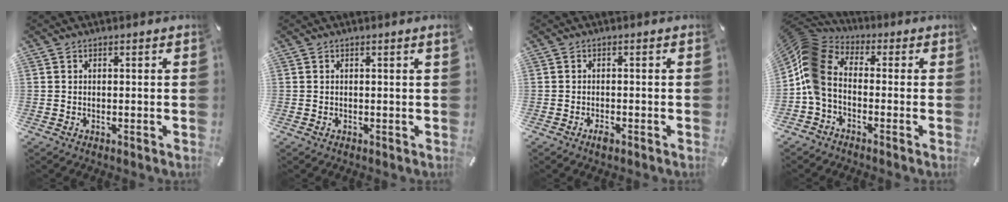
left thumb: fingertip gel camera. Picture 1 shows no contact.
{"total": 0.8, "force": [0.1, -0.1, 0.7], "torque": [-0.013, -0.002, 0.001]}
{"total": 1.7, "force": [-1.1, 0.7, 1.1], "torque": [-0.029, -0.001, -0.023]}
{"total": 10.4, "force": [-2.5, 7.6, 6.7], "torque": [-0.167, 0.012, -0.054]}